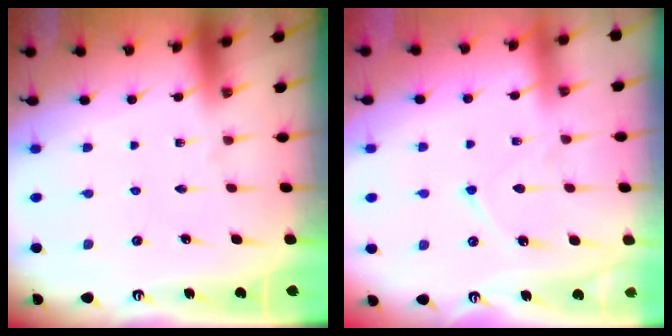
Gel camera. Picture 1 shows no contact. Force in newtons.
{"total": 7.0, "press": 7.0, "slide": 0.7}